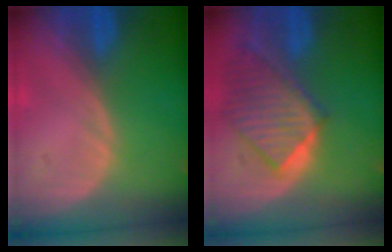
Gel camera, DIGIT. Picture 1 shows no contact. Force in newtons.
{"total": 9.5, "press": 8.3, "slide": 4.7}